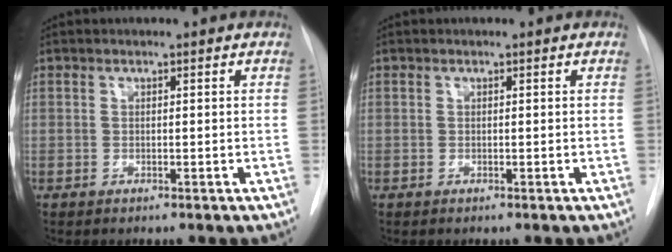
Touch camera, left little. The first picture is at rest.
{"total": 0.0}